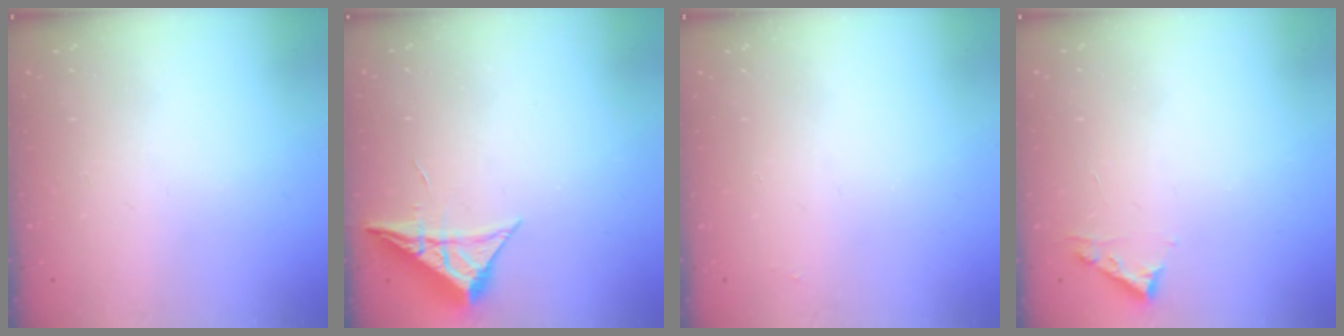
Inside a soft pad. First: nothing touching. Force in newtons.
{"total": 6.6, "press": 6.6, "slide": 0.2}
{"total": 1.9, "press": 1.9, "slide": 0.3}
{"total": 4.5, "press": 4.4, "slide": 0.5}